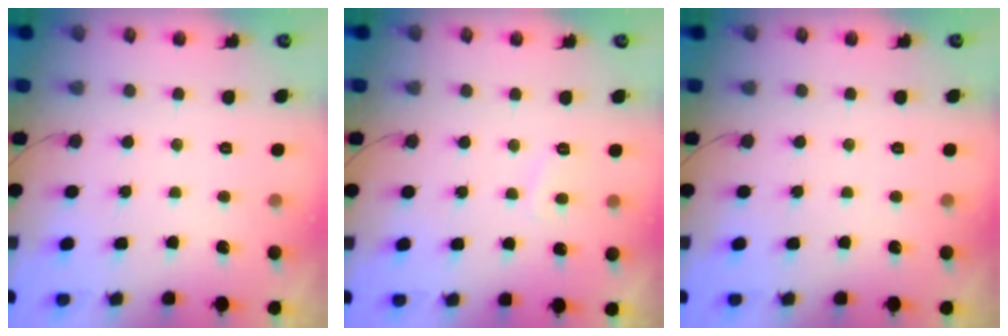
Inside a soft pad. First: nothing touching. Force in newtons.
{"total": 2.2, "press": 2.1, "slide": 0.8}
{"total": 0.0}